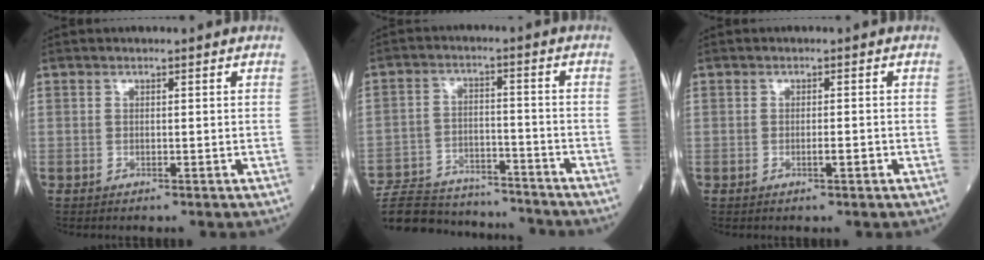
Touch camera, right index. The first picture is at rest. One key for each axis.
{"total": 17.4, "fx": -16.3, "fy": 3.9, "fz": 4.5, "tx": -0.100, "ty": 0.009, "tz": -0.248}
{"total": 1.3, "fx": -0.6, "fy": 0.1, "fz": 1.1, "tx": -0.016, "ty": 0.001, "tz": -0.011}